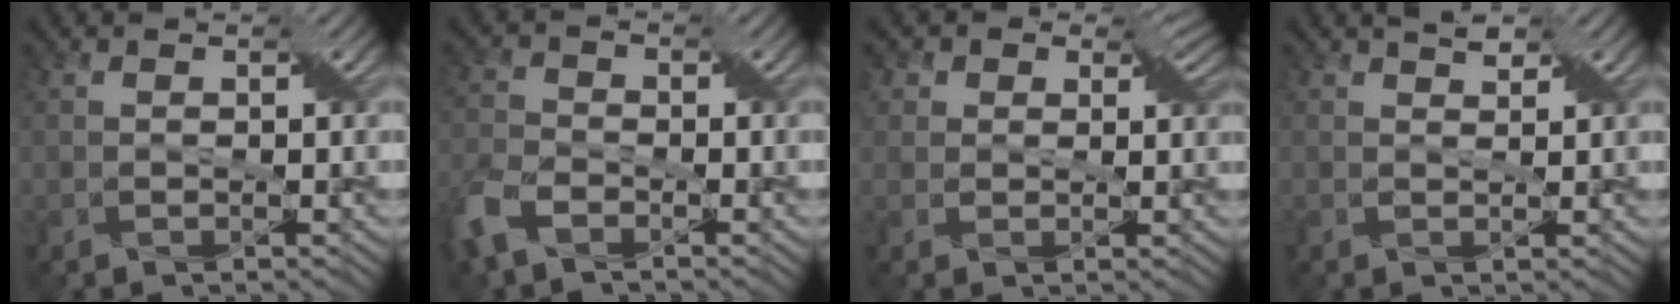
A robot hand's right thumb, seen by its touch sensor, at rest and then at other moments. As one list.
[{"total": 5.8, "force": [-3.6, 2.9, 3.5], "torque": [-0.090, -0.009, -0.087]}, {"total": 5.3, "force": [2.8, 3.8, 2.3], "torque": [-0.053, 0.005, 0.034]}, {"total": 1.6, "force": [1.3, 0.5, 0.9], "torque": [-0.021, 0.002, 0.023]}]